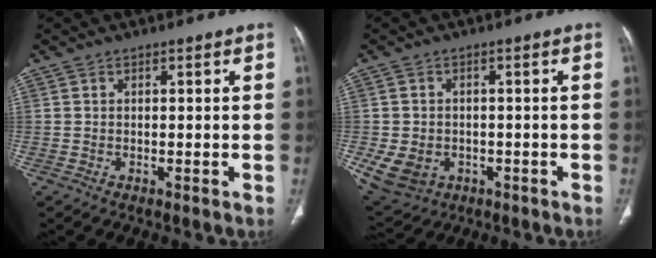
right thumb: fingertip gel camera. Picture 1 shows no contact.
{"total": 8.5, "force": [-2.5, 6.8, 4.5], "torque": [-0.088, 0.008, -0.025]}